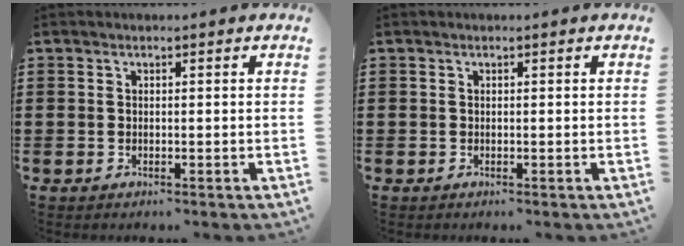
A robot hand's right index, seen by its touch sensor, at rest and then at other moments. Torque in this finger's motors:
{"motor_torque": [0.04, 0.00, 0.01, 0.00]}